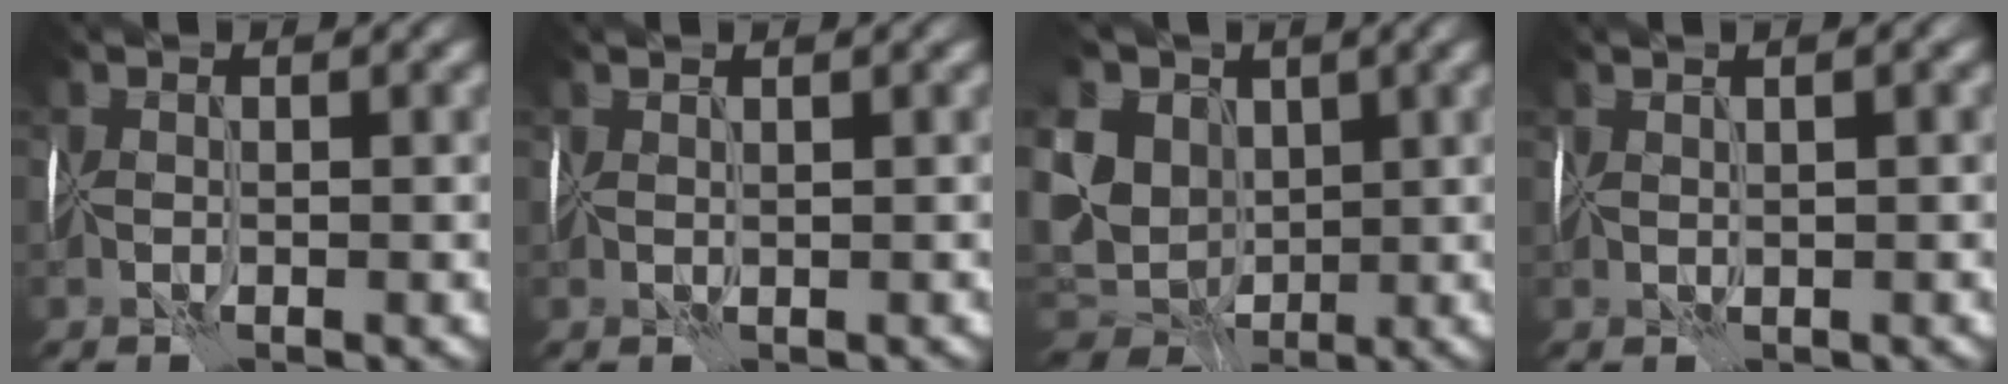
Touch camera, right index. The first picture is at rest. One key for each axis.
{"total": 1.0, "fx": 1.0, "fy": -0.2, "fz": -0.1, "tx": 0.005, "ty": 0.007, "tz": 0.019}
{"total": 11.6, "fx": 3.7, "fy": 9.7, "fz": 5.1, "tx": -0.123, "ty": 0.017, "tz": 0.054}
{"total": 1.6, "fx": 1.3, "fy": 0.1, "fz": 1.0, "tx": -0.005, "ty": 0.014, "tz": 0.024}